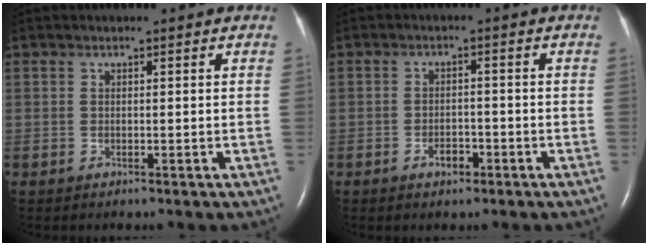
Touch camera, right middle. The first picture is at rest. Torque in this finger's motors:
{"motor_torque": [0.20, -0.18, 0.03, 0.01]}